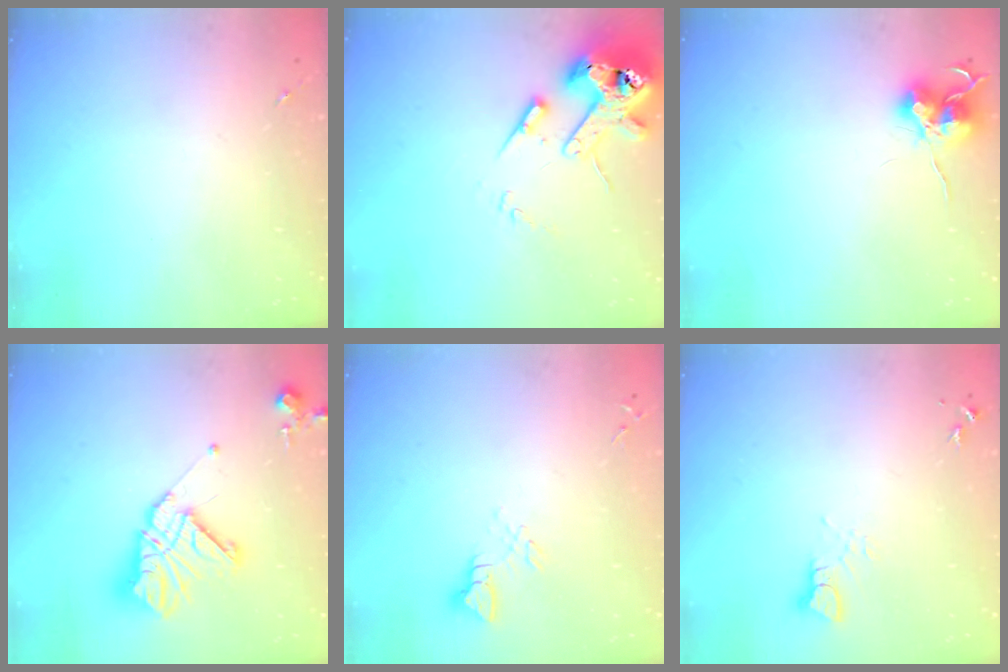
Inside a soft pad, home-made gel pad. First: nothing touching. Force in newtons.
{"total": 14.6, "press": 14.5, "slide": 2.0}
{"total": 10.9, "press": 10.8, "slide": 0.8}
{"total": 14.7, "press": 14.6, "slide": 1.4}
{"total": 3.9, "press": 3.9, "slide": 0.3}
{"total": 3.4, "press": 3.4, "slide": 0.3}